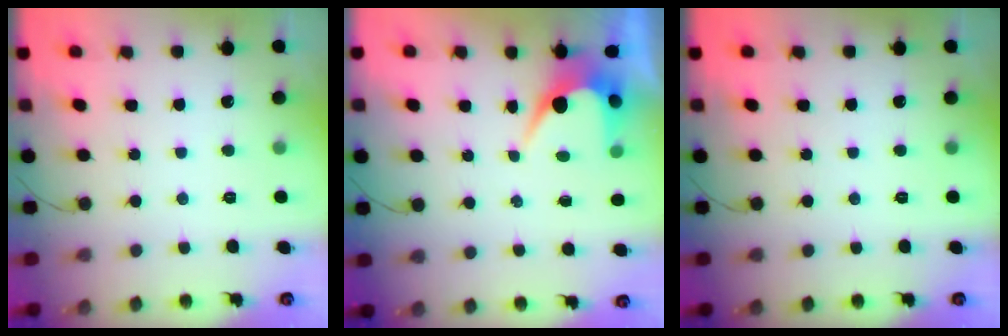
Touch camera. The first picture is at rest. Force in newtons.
{"total": 5.3, "press": 5.3, "slide": 0.3}
{"total": 0.0}